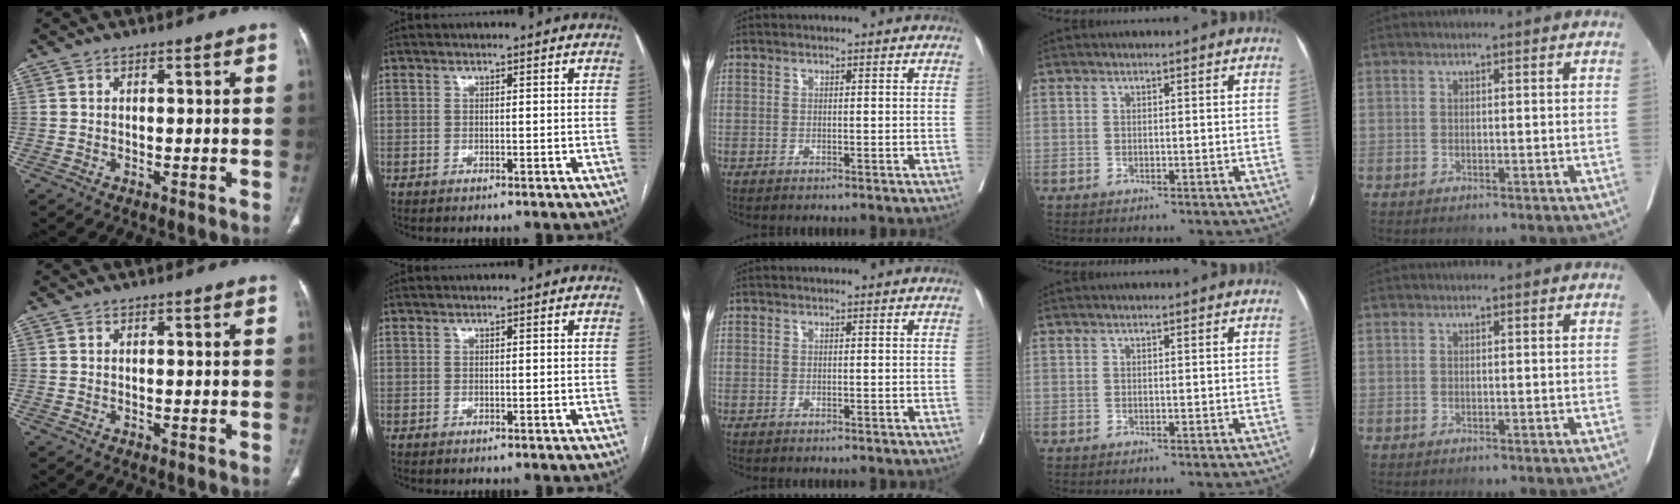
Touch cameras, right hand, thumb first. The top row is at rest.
{}